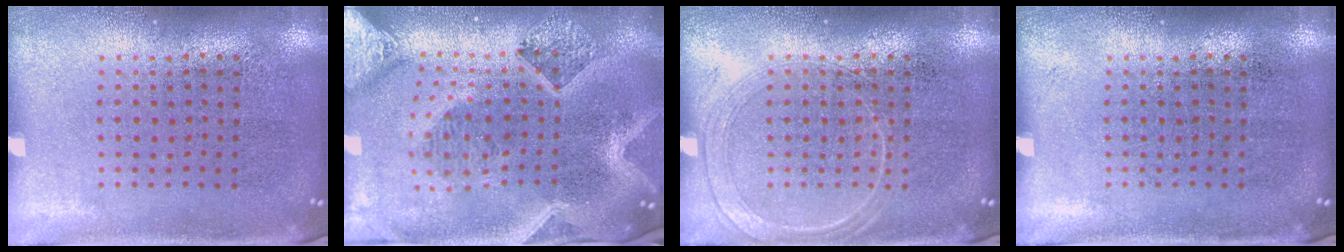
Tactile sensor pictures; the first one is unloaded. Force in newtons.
{"total": 4.1, "press": 3.1, "slide": 2.6}
{"total": 1.6, "press": 1.6, "slide": 0.2}
{"total": 0.0}